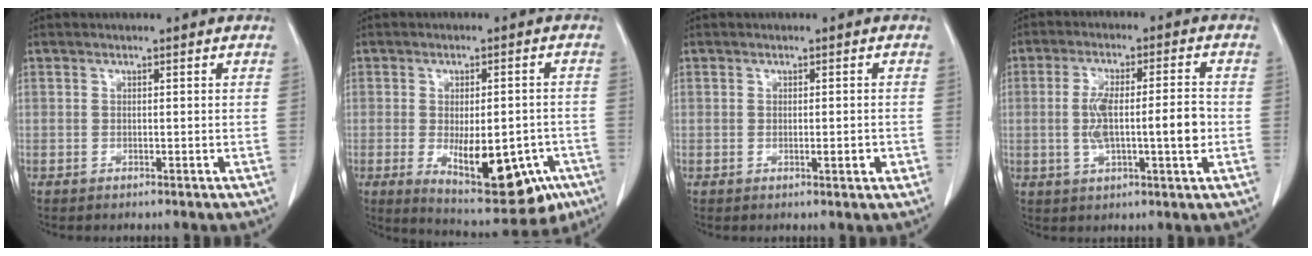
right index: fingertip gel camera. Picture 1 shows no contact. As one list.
[{"total": 15.1, "force": [-5.8, 6.2, 12.5], "torque": [-0.161, -0.001, -0.065]}, {"total": 2.2, "force": [-0.5, 0.5, 2.1], "torque": [-0.034, -0.003, -0.005]}, {"total": 9.6, "force": [-0.9, 1.8, 9.3], "torque": [-0.168, 0.013, -0.014]}]